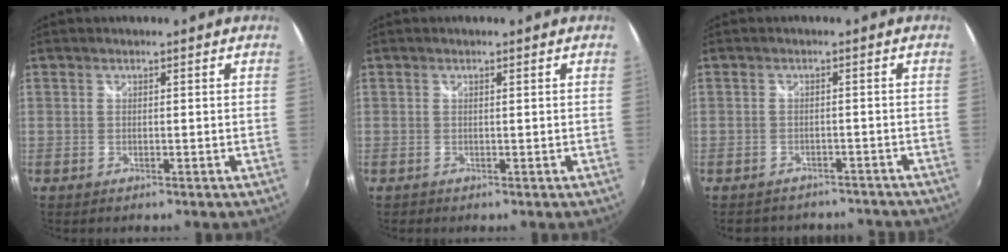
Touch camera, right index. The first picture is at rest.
{"total": 0.0}
{"total": 9.7, "force": [-8.3, 4.2, 2.6], "torque": [-0.058, 0.000, -0.103]}